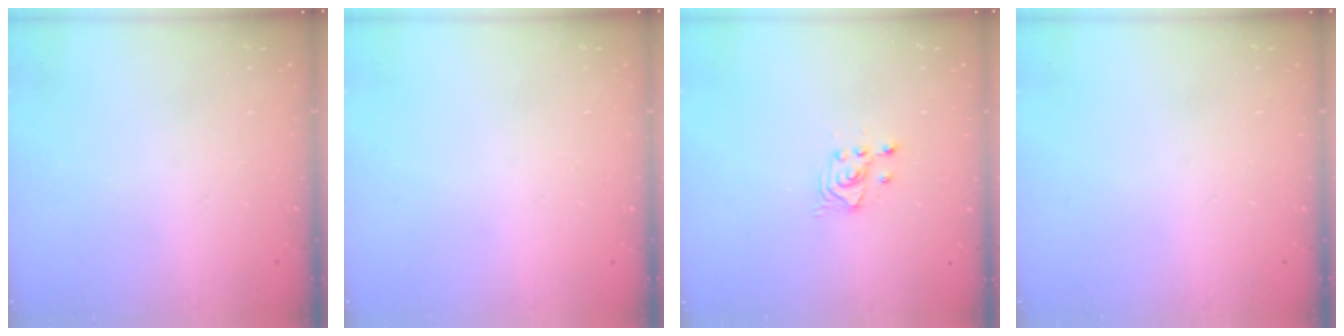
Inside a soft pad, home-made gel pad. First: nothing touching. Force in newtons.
{"total": 0.0}
{"total": 2.7, "press": 2.7, "slide": 0.2}
{"total": 0.0}